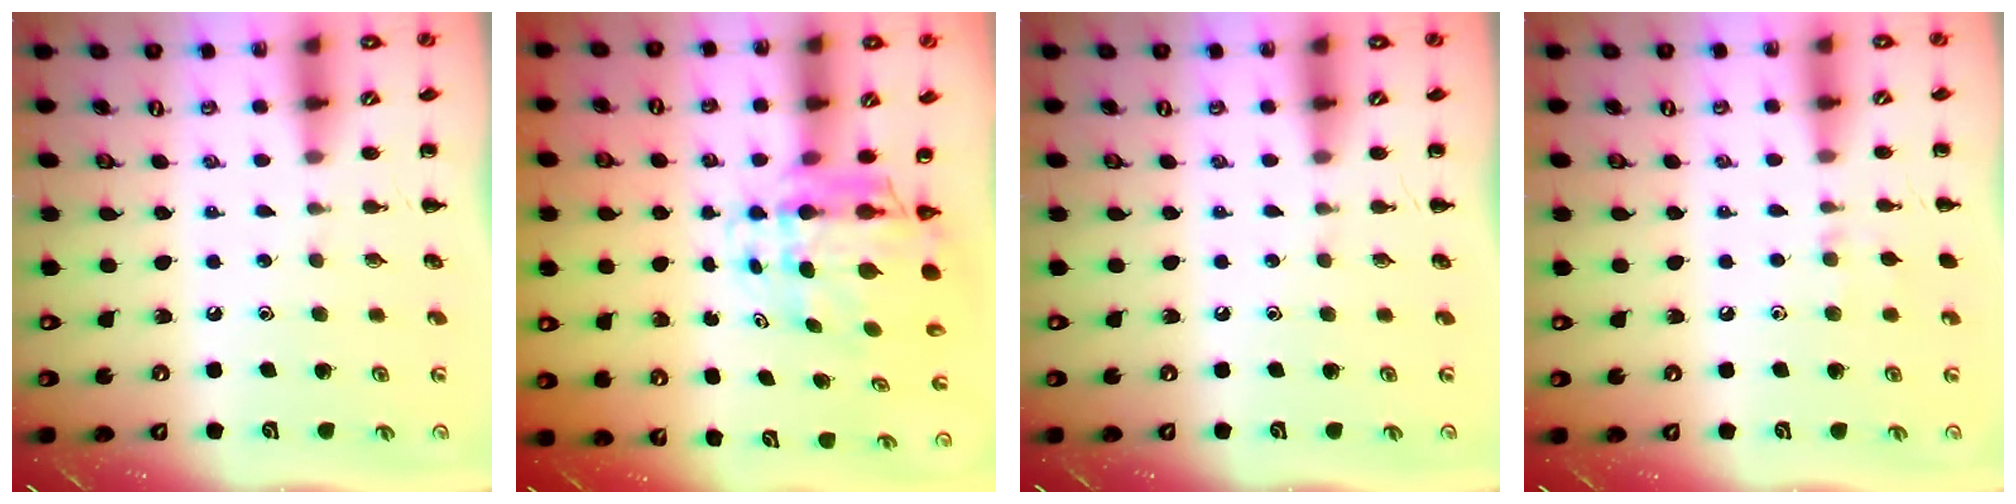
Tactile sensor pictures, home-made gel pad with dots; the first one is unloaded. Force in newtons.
{"total": 7.2, "press": 6.9, "slide": 2.0}
{"total": 0.0}
{"total": 4.8, "press": 4.6, "slide": 1.6}